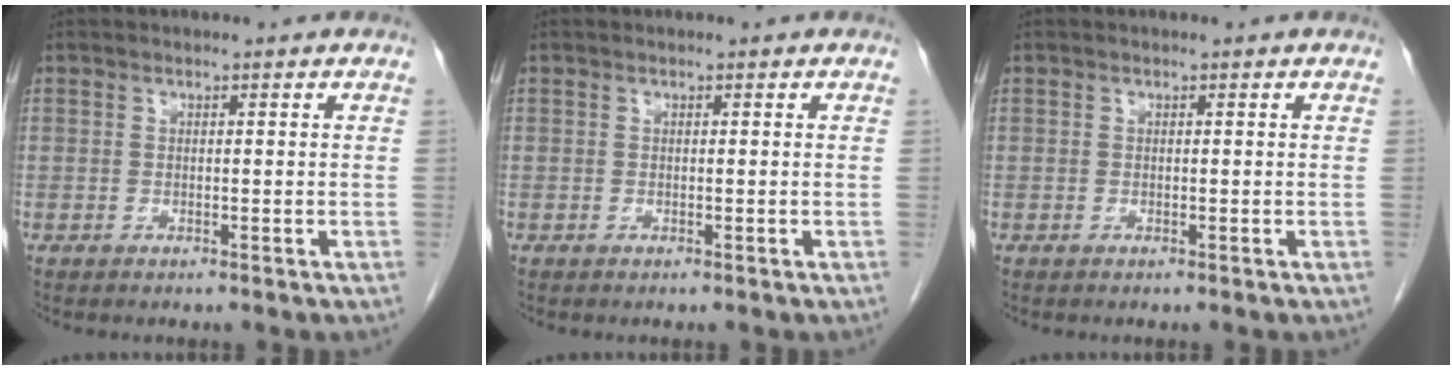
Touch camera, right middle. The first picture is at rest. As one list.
[{"total": 0.0}, {"total": 0.0}]